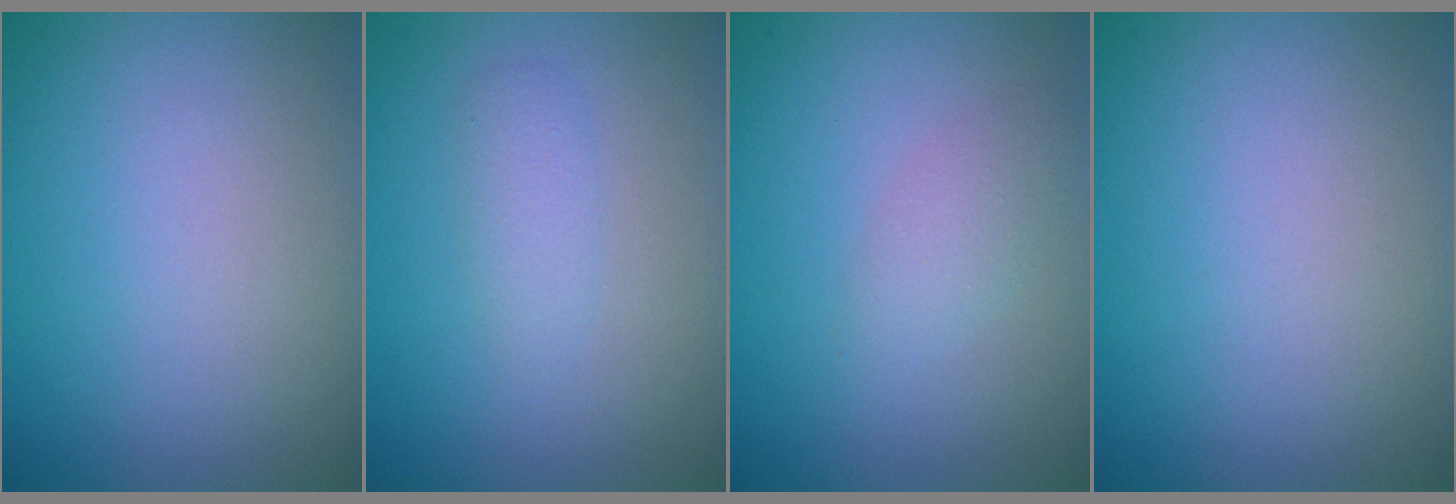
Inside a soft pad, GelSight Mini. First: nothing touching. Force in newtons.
{"total": 1.4, "press": 1.4, "slide": 0.0}
{"total": 1.6, "press": 1.6, "slide": 0.1}
{"total": 0.0}